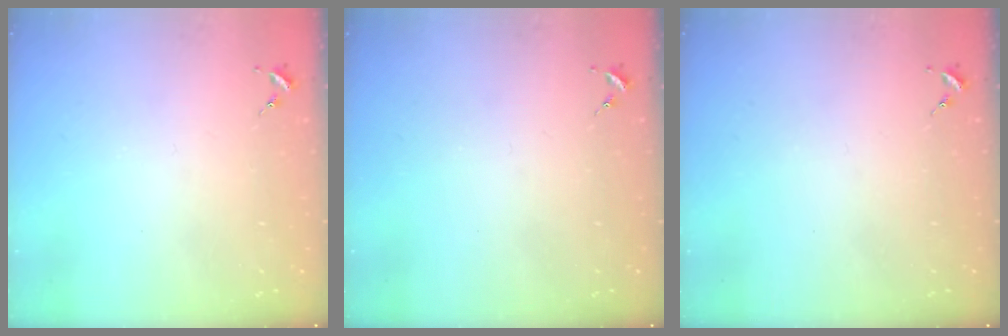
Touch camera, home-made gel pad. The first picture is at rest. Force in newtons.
{"total": 0.0}
{"total": 0.0}